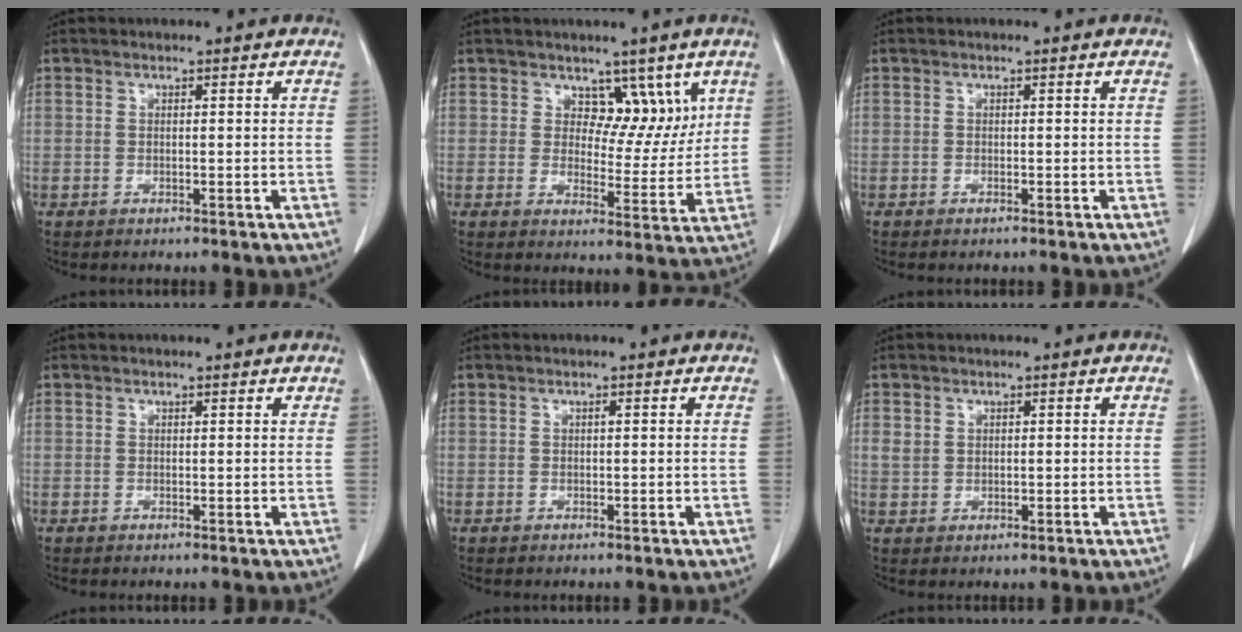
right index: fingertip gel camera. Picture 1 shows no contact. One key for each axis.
{"total": 6.2, "fx": 3.7, "fy": 4.1, "fz": 2.7, "tx": -0.012, "ty": -0.004, "tz": 0.055}
{"total": 0.6, "fx": -0.5, "fy": 0.1, "fz": 0.3, "tx": -0.010, "ty": -0.002, "tz": -0.006}
{"total": 0.0}
{"total": 0.0}
{"total": 1.9, "fx": 0.7, "fy": 1.6, "fz": 0.9, "tx": -0.019, "ty": 0.003, "tz": 0.017}